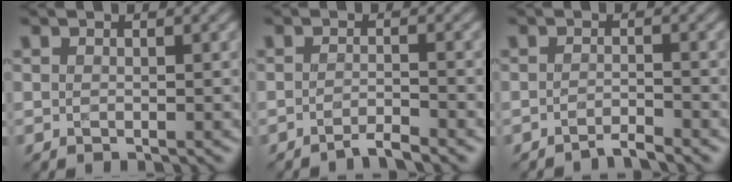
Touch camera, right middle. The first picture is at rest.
{"total": 1.9, "force": [-1.6, 0.2, 1.0], "torque": [-0.011, 0.007, -0.037]}
{"total": 1.6, "force": [-1.5, 0.1, 0.7], "torque": [-0.005, 0.007, -0.033]}